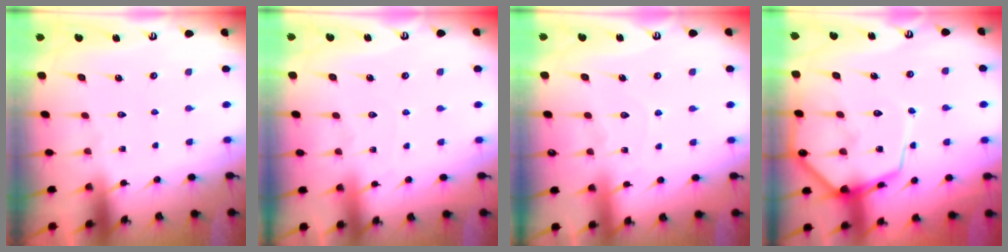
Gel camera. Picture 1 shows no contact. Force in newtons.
{"total": 2.9, "press": 2.9, "slide": 0.4}
{"total": 6.0, "press": 5.9, "slide": 0.7}
{"total": 13.6, "press": 13.6, "slide": 1.3}